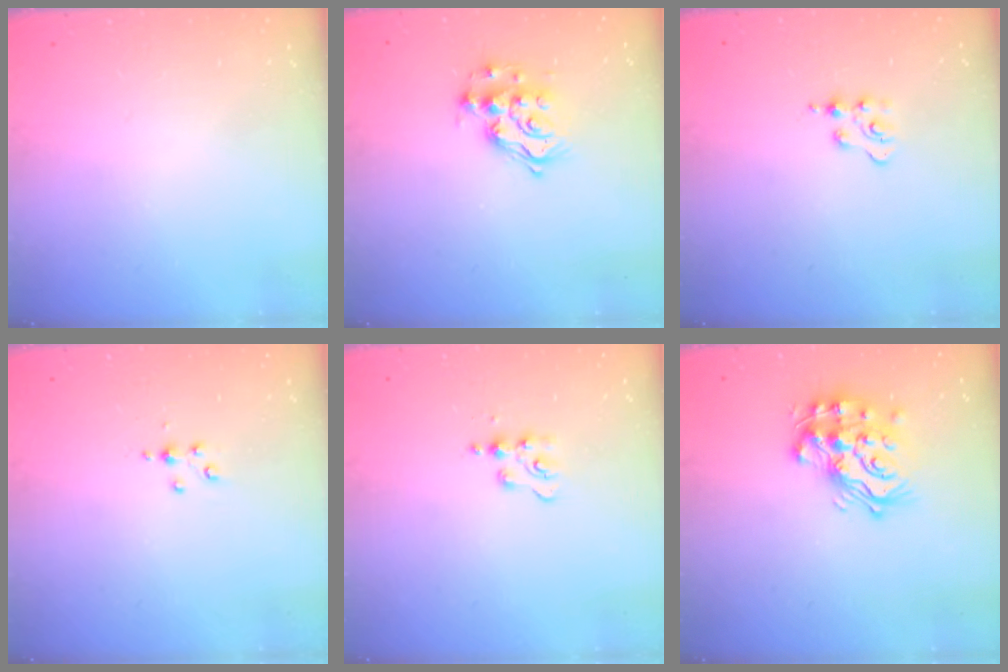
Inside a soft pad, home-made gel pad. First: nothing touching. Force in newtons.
{"total": 12.3, "press": 12.3, "slide": 0.9}
{"total": 2.9, "press": 2.9, "slide": 0.4}
{"total": 3.7, "press": 3.7, "slide": 0.4}
{"total": 5.2, "press": 5.1, "slide": 0.5}
{"total": 17.9, "press": 17.8, "slide": 1.3}